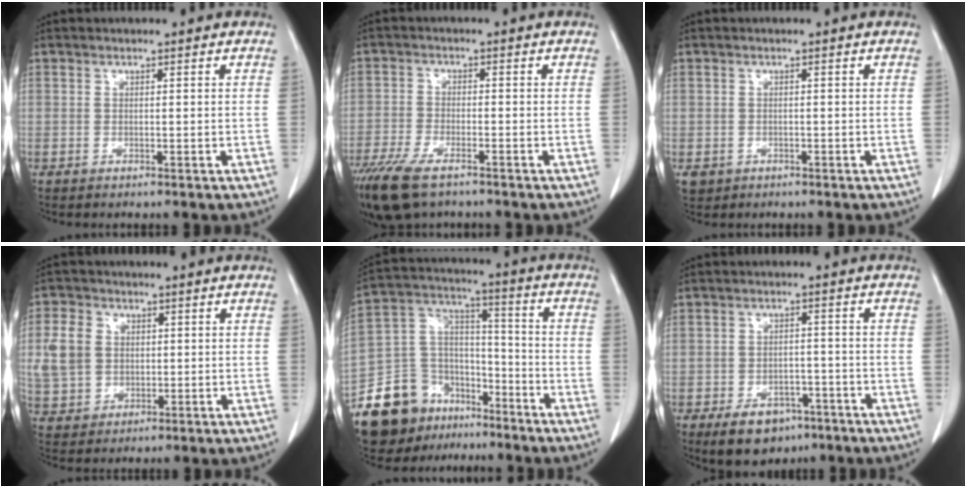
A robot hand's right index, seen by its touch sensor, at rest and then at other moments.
{"total": 9.2, "force": [-6.7, 3.0, 5.6], "torque": [-0.102, -0.019, -0.115]}
{"total": 2.2, "force": [-0.8, 2.0, 0.4], "torque": [-0.004, 0.003, -0.005]}
{"total": 8.4, "force": [1.3, 7.1, 4.2], "torque": [-0.108, 0.018, 0.032]}
{"total": 16.9, "force": [-12.0, 10.8, 5.2], "torque": [-0.103, 0.072, -0.202]}
{"total": 7.5, "force": [-4.8, 4.6, 3.6], "torque": [-0.059, 0.003, -0.066]}